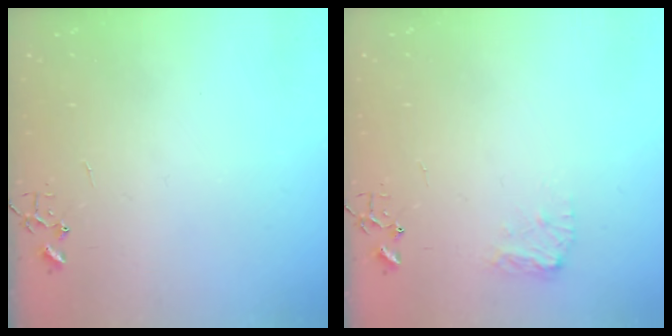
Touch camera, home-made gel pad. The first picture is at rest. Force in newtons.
{"total": 7.9, "press": 7.9, "slide": 0.3}